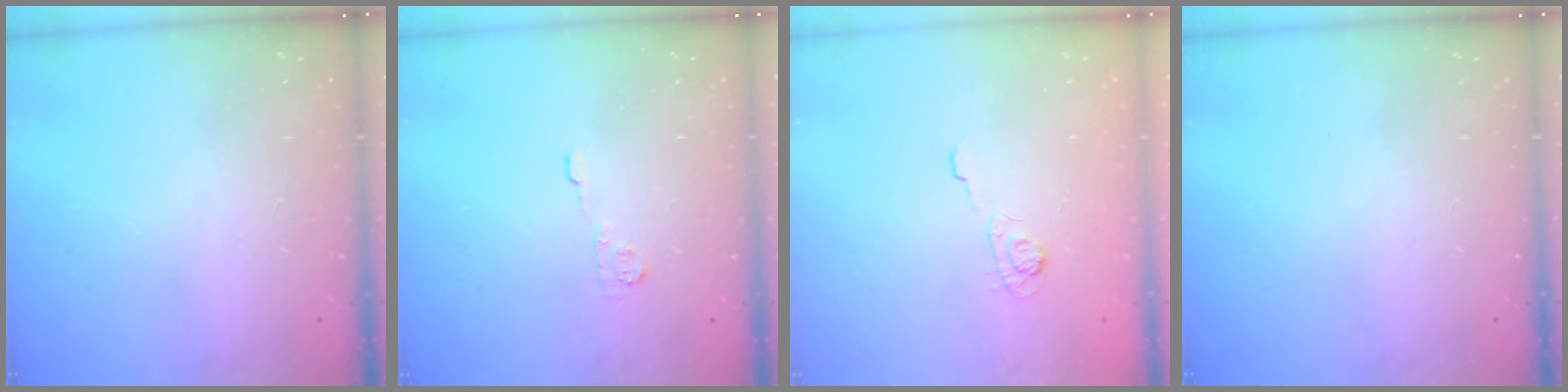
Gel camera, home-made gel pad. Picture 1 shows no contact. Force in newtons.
{"total": 4.9, "press": 4.9, "slide": 0.2}
{"total": 3.3, "press": 2.9, "slide": 1.6}
{"total": 0.0}